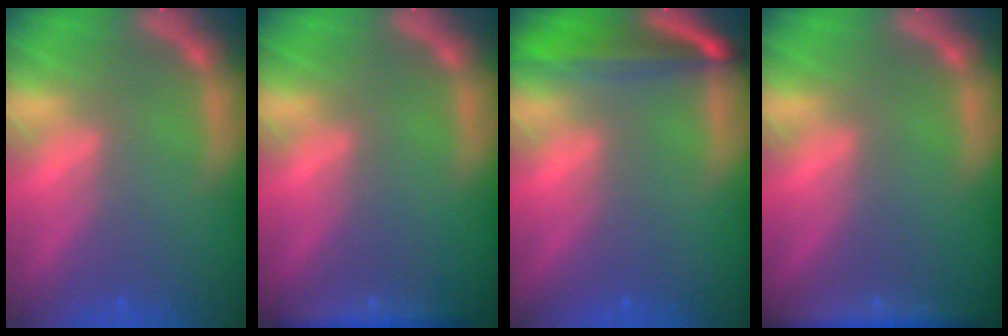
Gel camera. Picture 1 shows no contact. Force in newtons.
{"total": 2.4}
{"total": 6.0}
{"total": 3.5}